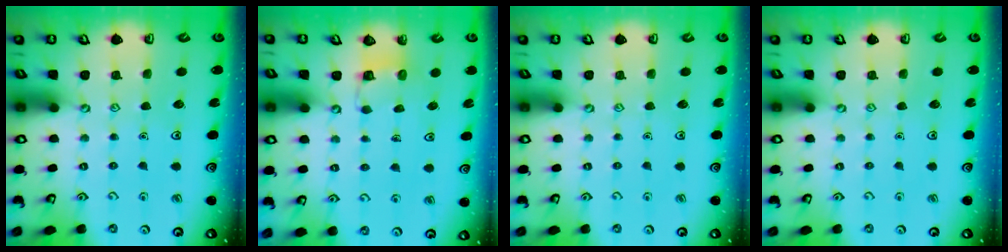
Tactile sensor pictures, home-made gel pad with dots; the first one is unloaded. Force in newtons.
{"total": 3.2, "press": 3.2, "slide": 0.2}
{"total": 0.0}
{"total": 0.0}